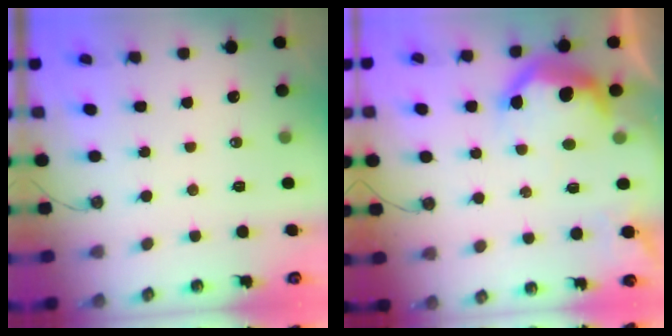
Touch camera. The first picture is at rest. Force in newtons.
{"total": 19.2, "press": 19.1, "slide": 1.4}